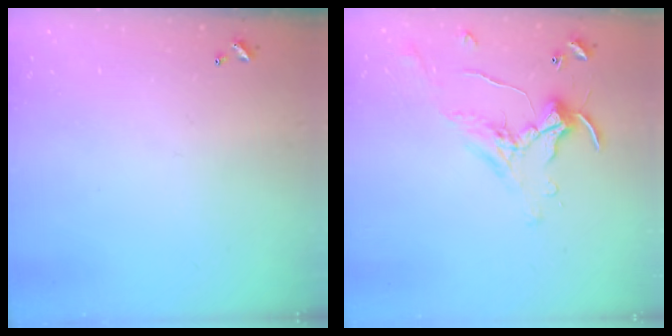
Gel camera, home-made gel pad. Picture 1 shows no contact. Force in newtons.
{"total": 0.8, "press": 0.8, "slide": 0.2}